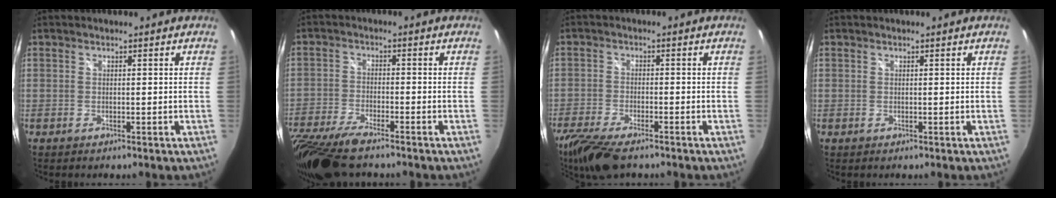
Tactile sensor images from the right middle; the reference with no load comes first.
{"total": 13.2, "force": [-10.5, 3.0, 7.4], "torque": [-0.176, -0.042, -0.197]}
{"total": 11.3, "force": [-8.8, 2.9, 6.5], "torque": [-0.155, -0.040, -0.160]}
{"total": 0.0}